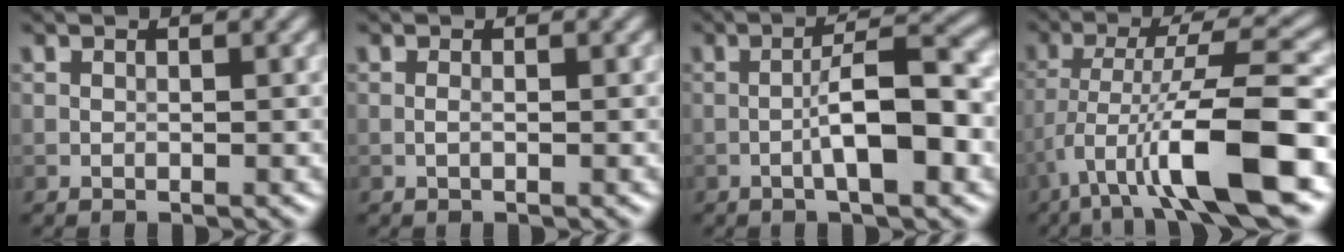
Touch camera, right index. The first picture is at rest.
{"total": 0.6, "force": [-0.2, 0.1, 0.5], "torque": [-0.012, -0.001, -0.005]}
{"total": 6.0, "force": [-1.6, 1.3, 5.7], "torque": [-0.094, 0.015, -0.030]}
{"total": 10.1, "force": [-3.9, 1.9, 9.1], "torque": [-0.152, 0.015, -0.066]}